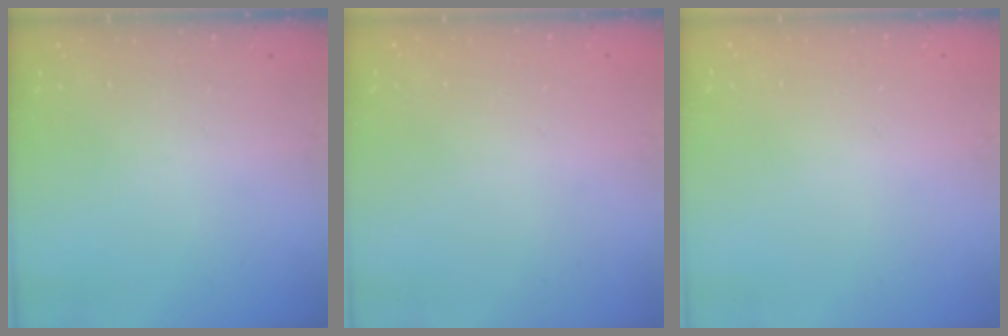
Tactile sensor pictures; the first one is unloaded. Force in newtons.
{"total": 0.8, "press": 0.4, "slide": 0.7}
{"total": 0.0}